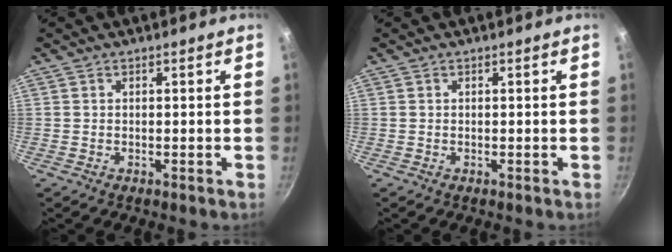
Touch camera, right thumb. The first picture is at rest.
{"total": 0.0}